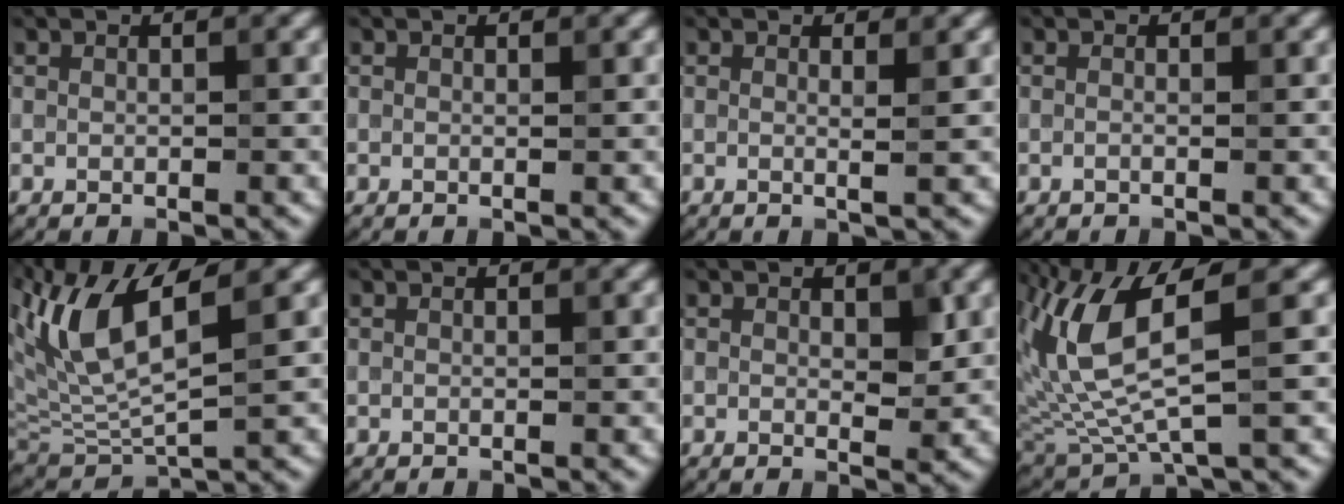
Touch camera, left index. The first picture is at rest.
{"total": 0.0}
{"total": 1.3, "force": [0.3, 0.3, 1.2], "torque": [-0.017, -0.002, -0.003]}
{"total": 0.5, "force": [0.0, 0.1, 0.5], "torque": [-0.013, -0.007, -0.007]}
{"total": 8.4, "force": [3.2, 2.7, 7.3], "torque": [-0.156, 0.003, 0.061]}
{"total": 0.0}
{"total": 1.7, "force": [0.3, 0.9, 1.4], "torque": [-0.017, -0.008, 0.007]}
{"total": 8.0, "force": [2.1, 2.5, 7.3], "torque": [-0.170, -0.009, 0.047]}